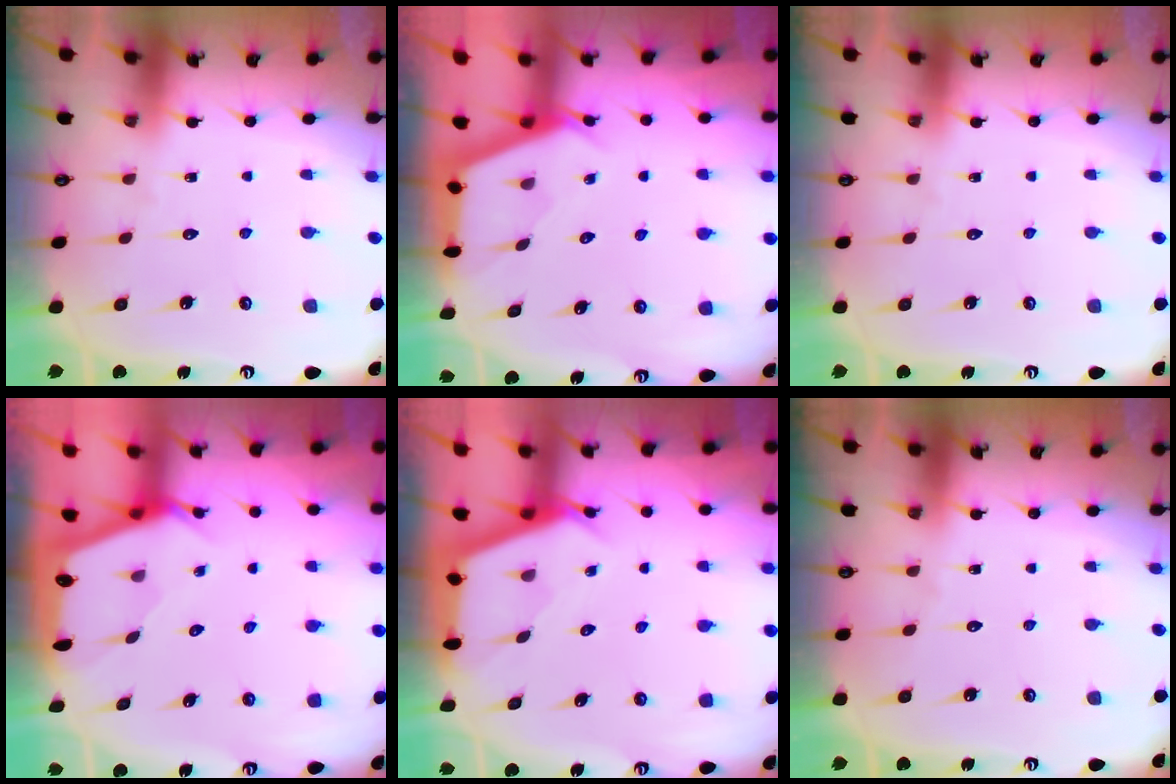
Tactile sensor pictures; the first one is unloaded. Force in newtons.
{"total": 2.5, "press": 2.5, "slide": 0.3}
{"total": 0.0}
{"total": 2.2, "press": 2.2, "slide": 0.3}
{"total": 2.9, "press": 2.8, "slide": 0.3}
{"total": 0.0}